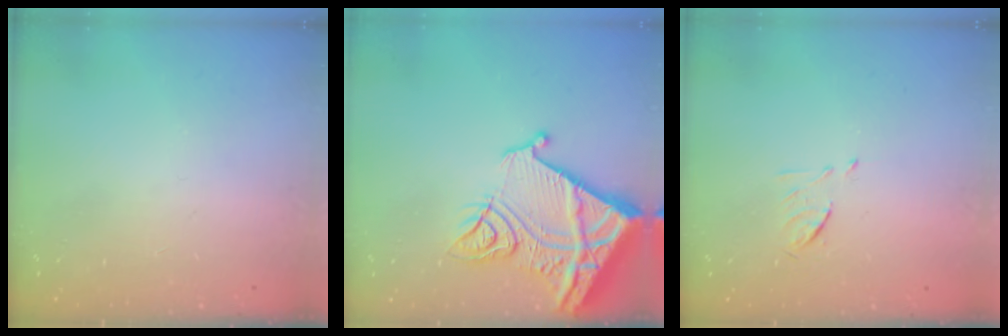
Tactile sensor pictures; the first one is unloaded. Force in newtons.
{"total": 18.7, "press": 18.6, "slide": 2.1}
{"total": 6.3, "press": 6.2, "slide": 1.0}